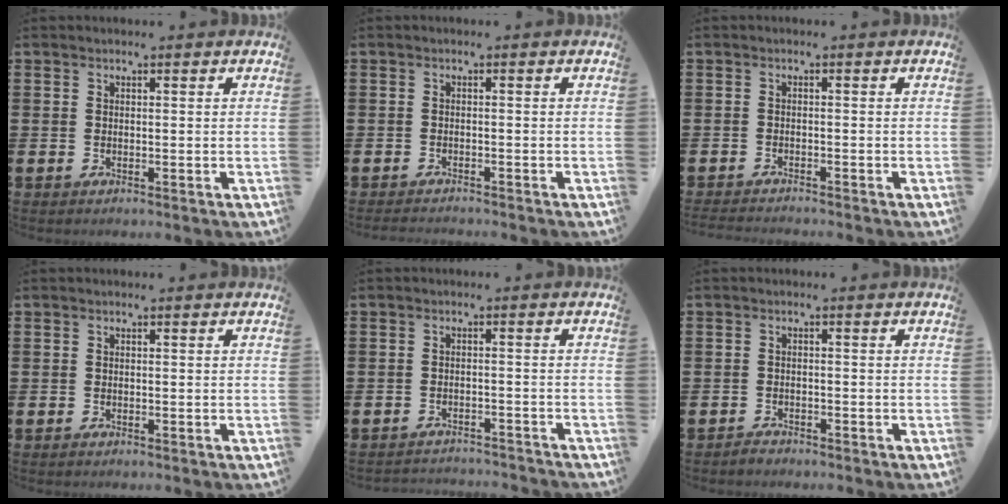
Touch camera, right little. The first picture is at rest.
{"total": 0.9, "force": [-0.9, 0.0, 0.0], "torque": [-0.003, -0.002, -0.019]}
{"total": 1.2, "force": [-1.2, -0.1, 0.1], "torque": [-0.003, -0.001, -0.023]}
{"total": 0.0}
{"total": 1.9, "force": [-1.9, -0.1, -0.2], "torque": [-0.003, 0.003, -0.041]}
{"total": 1.0, "force": [-1.0, 0.2, 0.0], "torque": [-0.003, 0.001, -0.022]}